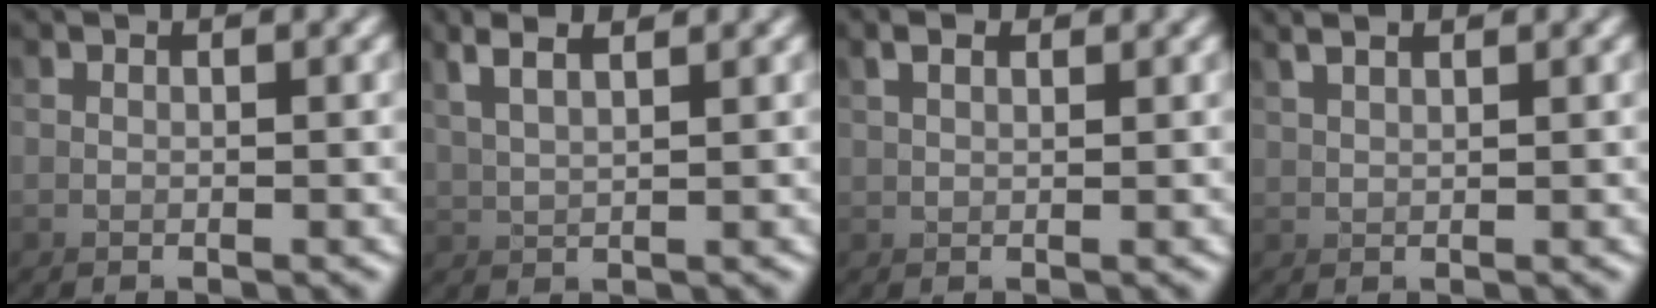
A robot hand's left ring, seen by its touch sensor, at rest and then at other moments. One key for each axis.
{"total": 2.1, "fx": 1.5, "fy": -1.0, "fz": 1.2, "tx": -0.043, "ty": 0.006, "tz": 0.029}
{"total": 0.8, "fx": 0.0, "fy": -0.7, "fz": -0.2, "tx": 0.015, "ty": 0.008, "tz": -0.004}
{"total": 1.2, "fx": 0.7, "fy": -0.8, "fz": 0.4, "tx": 0.000, "ty": 0.011, "tz": 0.011}